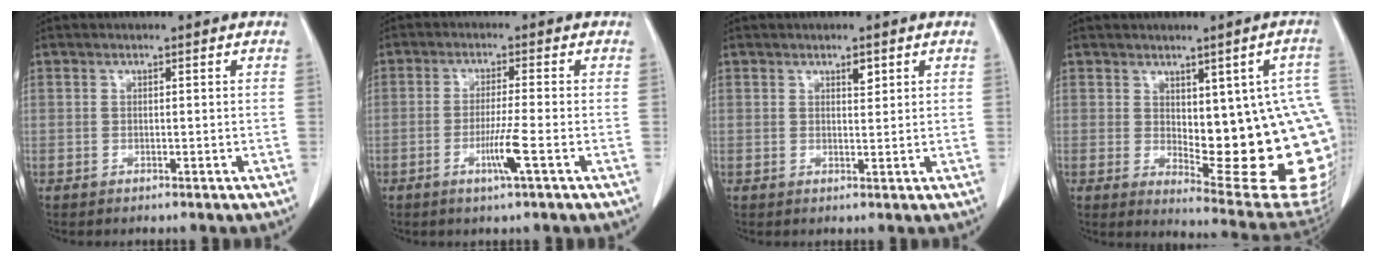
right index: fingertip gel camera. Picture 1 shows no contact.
{"total": 4.8, "force": [-1.9, -0.7, 4.4], "torque": [-0.084, -0.011, -0.038]}
{"total": 1.5, "force": [0.9, 0.6, 1.1], "torque": [-0.016, -0.004, 0.014]}
{"total": 19.6, "force": [-0.3, 5.9, 18.7], "torque": [-0.163, 0.006, 0.018]}